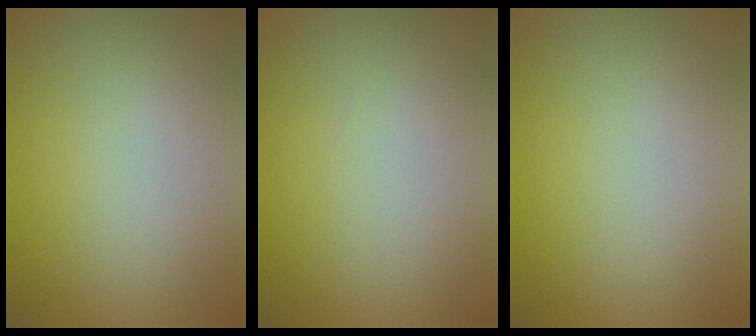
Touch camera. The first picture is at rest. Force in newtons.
{"total": 0.0}
{"total": 0.0}